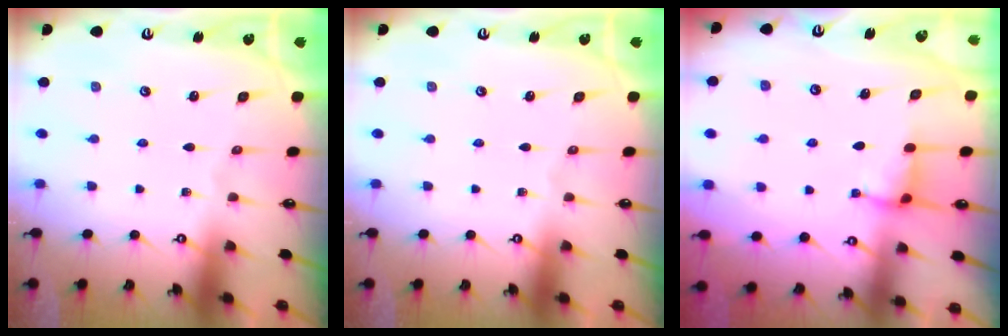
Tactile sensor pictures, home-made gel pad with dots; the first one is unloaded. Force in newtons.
{"total": 0.0}
{"total": 3.0, "press": 3.0, "slide": 0.3}